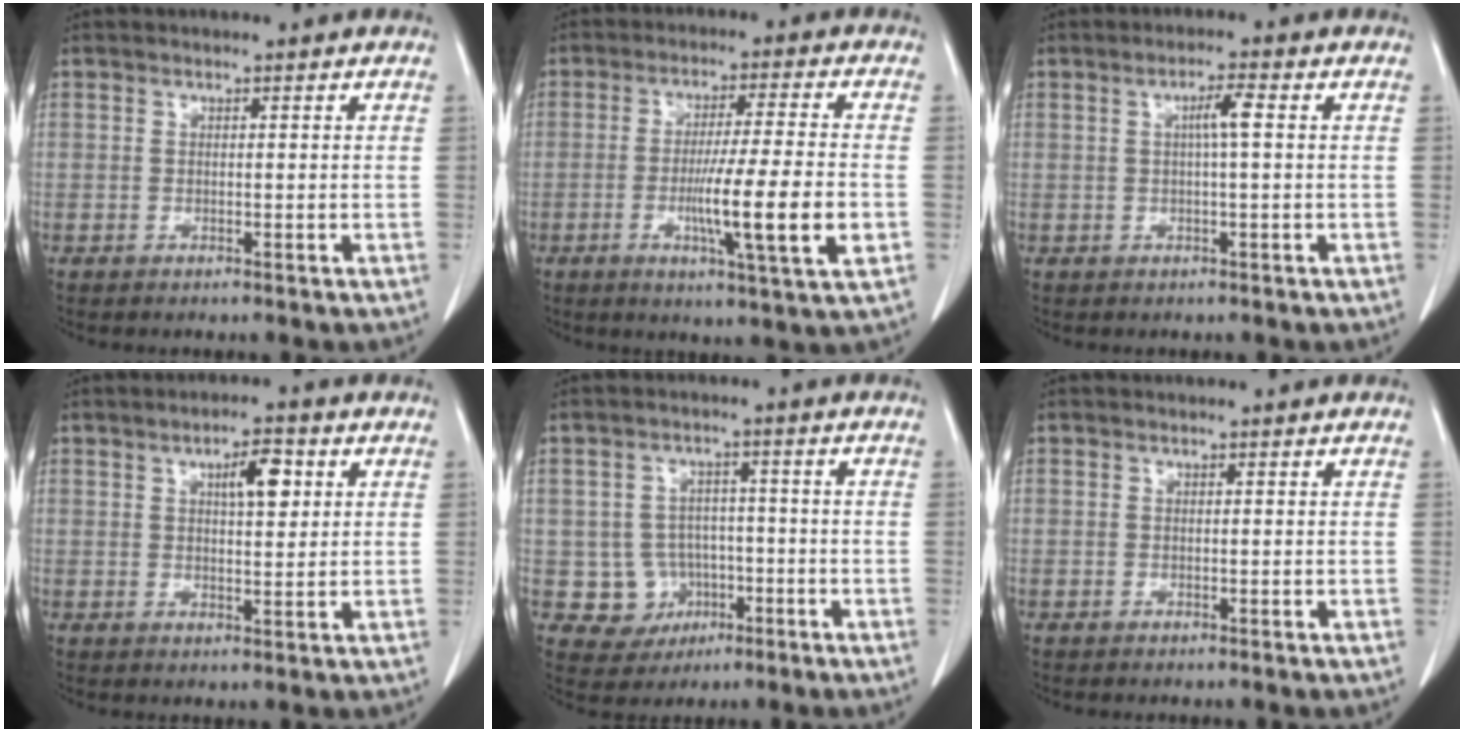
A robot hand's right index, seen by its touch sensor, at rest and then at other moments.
{"total": 12.2, "force": [-2.9, -0.4, 11.9], "torque": [-0.198, -0.019, -0.053]}
{"total": 3.0, "force": [0.5, 0.0, 2.9], "torque": [-0.052, 0.003, 0.007]}
{"total": 5.2, "force": [1.9, 1.6, 4.6], "torque": [-0.075, 0.005, 0.032]}
{"total": 6.4, "force": [-1.5, 6.2, 1.0], "torque": [-0.012, 0.011, -0.011]}
{"total": 0.0}